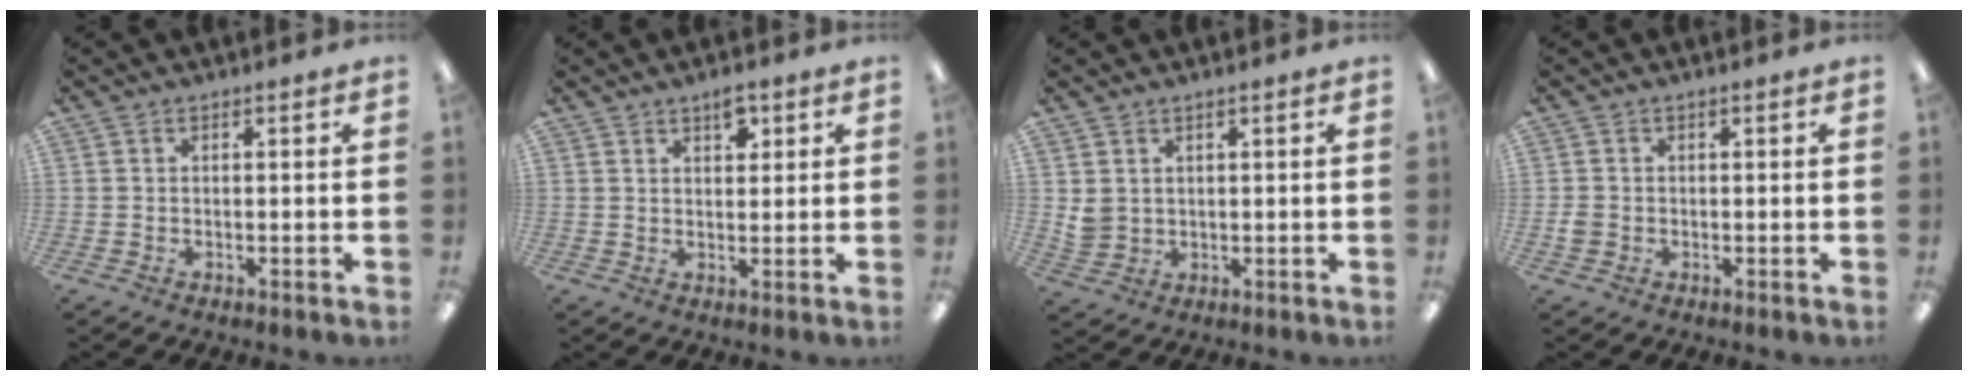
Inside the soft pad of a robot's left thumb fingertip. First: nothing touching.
{"total": 3.8, "force": [2.6, 2.0, 1.9], "torque": [-0.009, -0.012, 0.041]}
{"total": 3.4, "force": [1.9, 2.7, 0.8], "torque": [-0.014, -0.004, 0.035]}
{"total": 1.7, "force": [-0.3, 1.6, 0.7], "torque": [-0.012, 0.004, -0.007]}